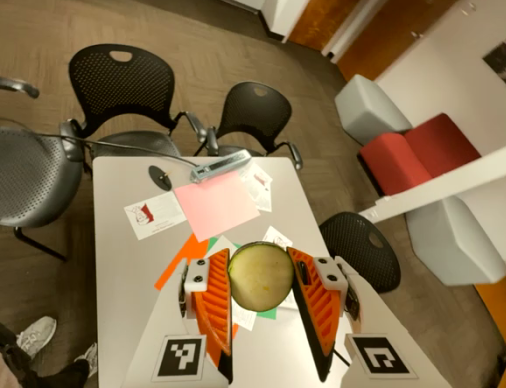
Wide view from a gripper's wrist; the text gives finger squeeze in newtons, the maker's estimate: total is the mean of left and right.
{"total": 13.3, "left": 13.7, "right": 13.0}